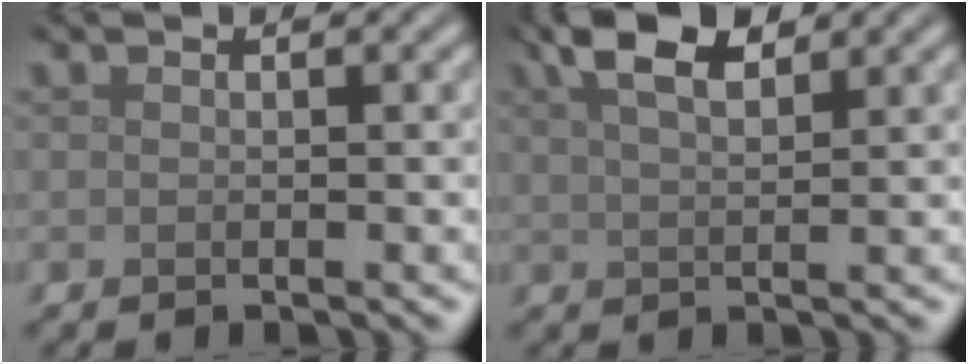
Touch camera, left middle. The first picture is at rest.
{"total": 5.5, "force": [3.6, 1.9, 3.7], "torque": [-0.068, 0.020, 0.057]}